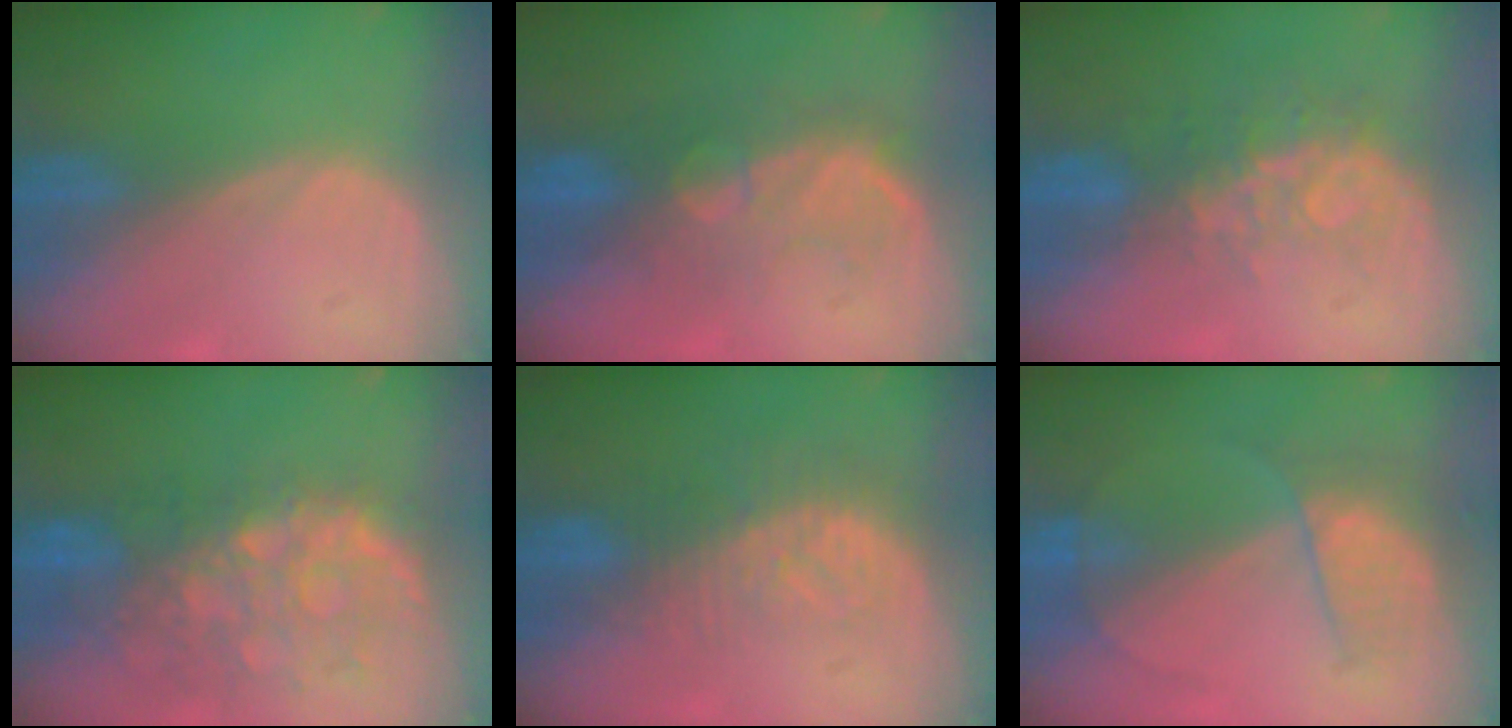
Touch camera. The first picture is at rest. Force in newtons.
{"total": 8.8, "press": 8.2, "slide": 3.2}
{"total": 8.5, "press": 7.0, "slide": 4.8}
{"total": 11.2, "press": 9.7, "slide": 5.5}
{"total": 8.3, "press": 7.2, "slide": 4.1}
{"total": 6.6, "press": 5.7, "slide": 3.2}